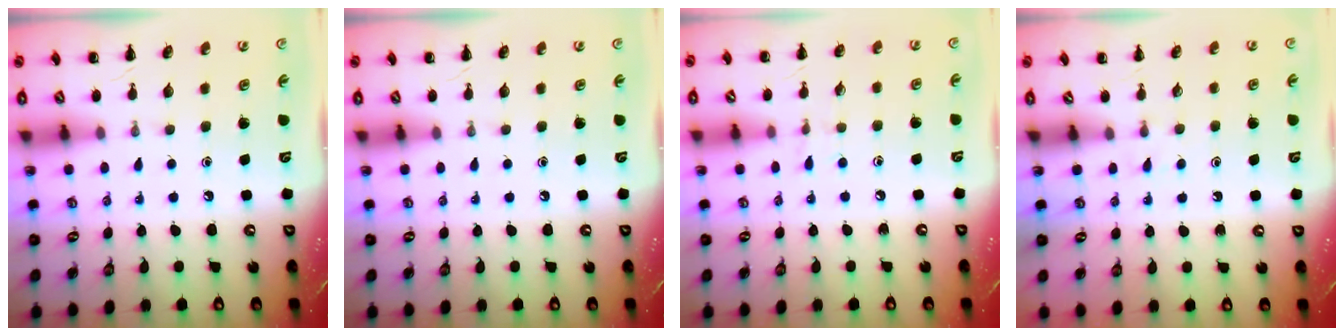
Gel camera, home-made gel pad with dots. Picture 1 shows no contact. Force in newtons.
{"total": 0.0}
{"total": 5.2, "press": 4.8, "slide": 2.0}
{"total": 2.1, "press": 1.8, "slide": 0.9}